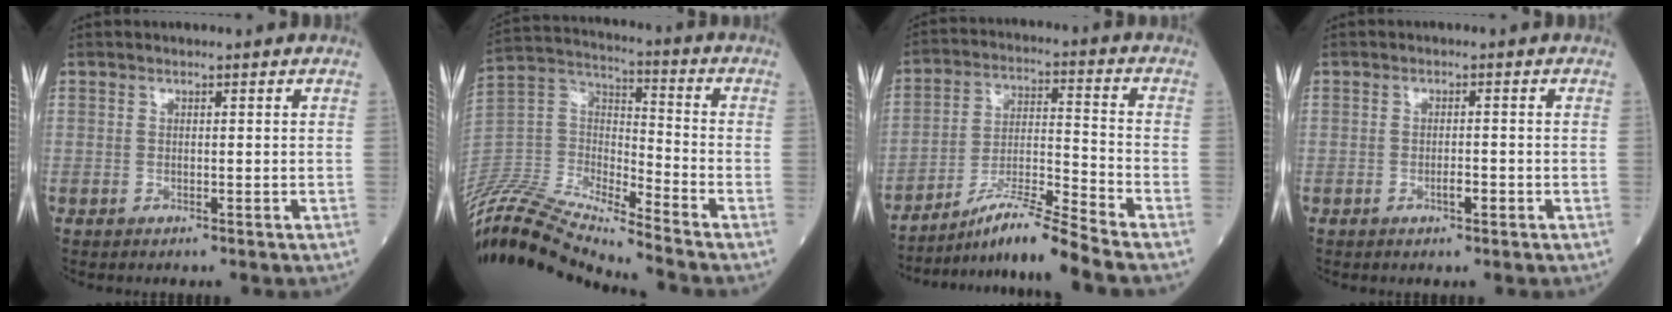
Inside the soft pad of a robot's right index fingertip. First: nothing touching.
{"total": 17.9, "force": [-16.7, 0.0, 6.3], "torque": [-0.123, 0.023, -0.319]}
{"total": 10.6, "force": [-9.2, -2.5, 4.7], "torque": [-0.089, -0.009, -0.166]}
{"total": 1.6, "force": [-0.8, 0.4, 1.3], "torque": [-0.022, 0.002, -0.014]}